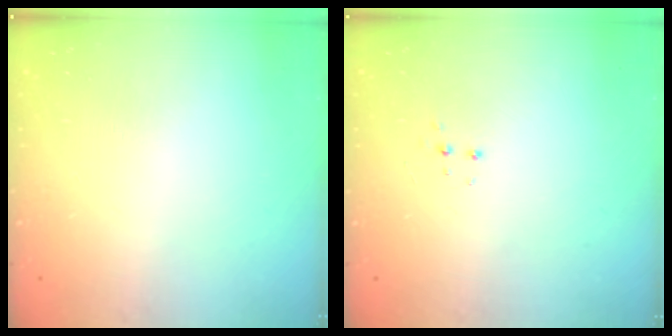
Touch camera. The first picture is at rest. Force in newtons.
{"total": 5.2, "press": 5.2, "slide": 0.3}